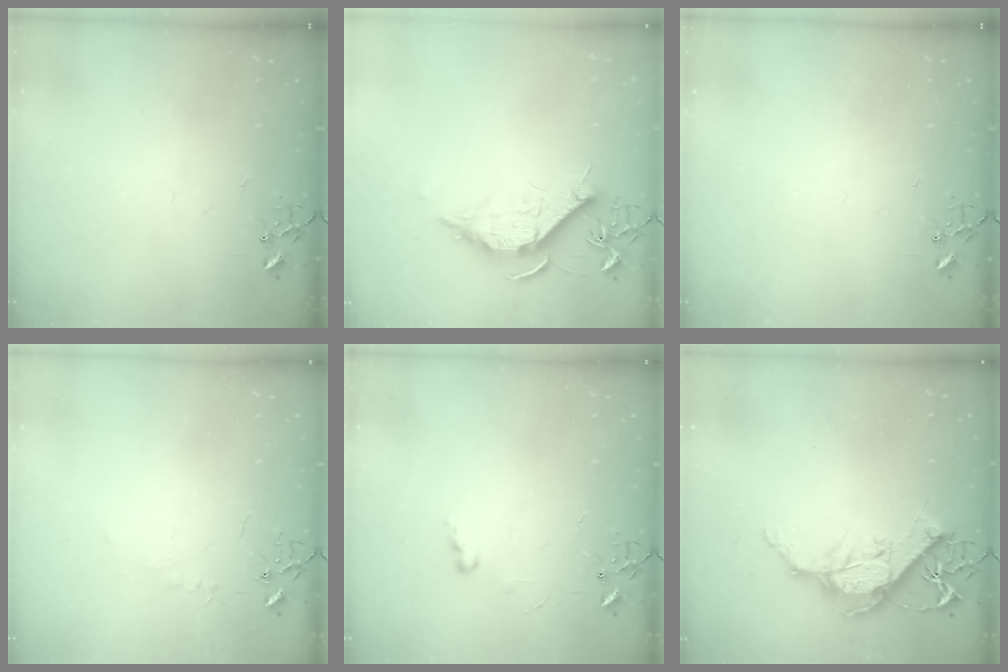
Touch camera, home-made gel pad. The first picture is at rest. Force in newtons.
{"total": 12.4, "press": 12.3, "slide": 1.0}
{"total": 0.0}
{"total": 3.3, "press": 3.2, "slide": 0.5}
{"total": 5.5, "press": 5.5, "slide": 0.7}
{"total": 11.7, "press": 11.6, "slide": 1.5}